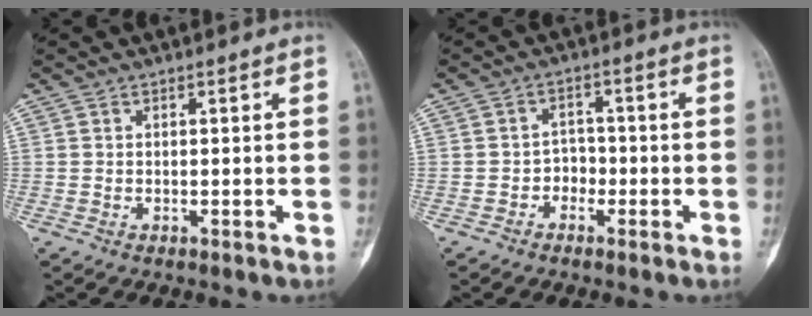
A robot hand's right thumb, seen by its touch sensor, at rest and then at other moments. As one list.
[{"total": 3.1, "force": [-1.3, 2.6, 1.2], "torque": [0.006, 0.015, -0.029]}]